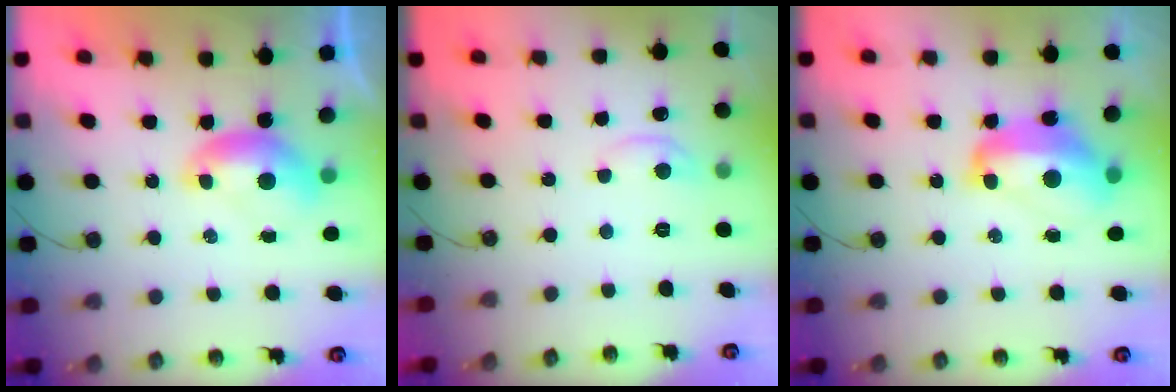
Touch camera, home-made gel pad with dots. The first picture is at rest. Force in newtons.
{"total": 0.6, "press": 0.2, "slide": 0.6}
{"total": 8.3, "press": 8.2, "slide": 1.2}